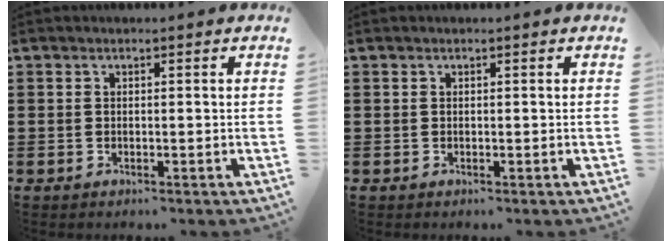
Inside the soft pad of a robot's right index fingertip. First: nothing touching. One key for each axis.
{"total": 0.0}